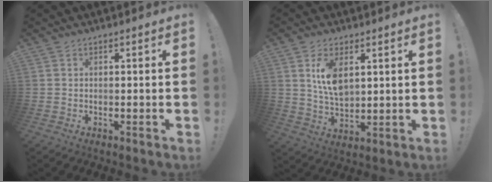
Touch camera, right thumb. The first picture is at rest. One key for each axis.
{"total": 9.4, "fx": 3.9, "fy": 5.5, "fz": 6.5, "tx": -0.108, "ty": -0.012, "tz": 0.069}